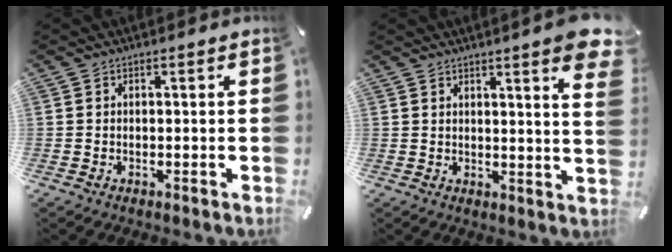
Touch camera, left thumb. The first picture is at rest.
{"total": 7.5, "force": [4.4, 0.6, 6.0], "torque": [-0.090, -0.027, 0.071]}